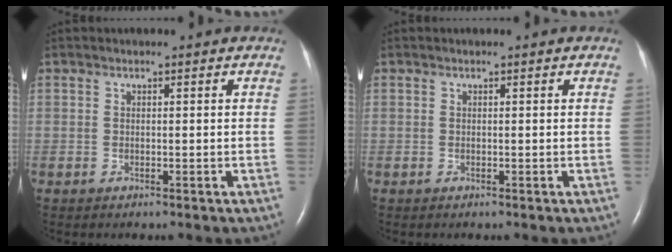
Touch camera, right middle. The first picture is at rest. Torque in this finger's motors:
{"motor_torque": [0.00, 0.00, 0.00, 0.00]}